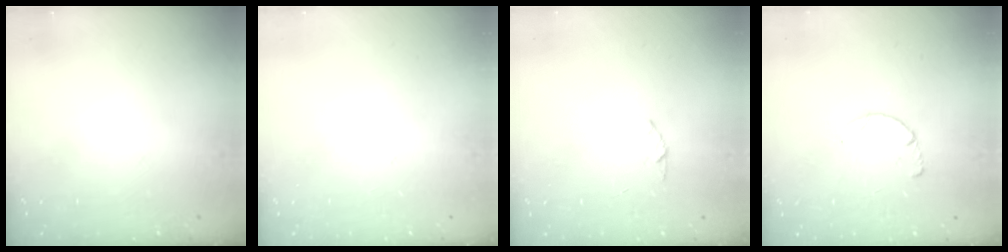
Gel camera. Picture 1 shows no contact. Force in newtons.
{"total": 0.0}
{"total": 1.0, "press": 0.9, "slide": 0.3}
{"total": 2.6, "press": 2.5, "slide": 0.3}